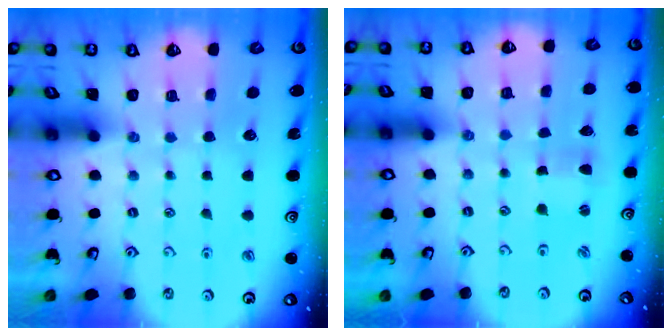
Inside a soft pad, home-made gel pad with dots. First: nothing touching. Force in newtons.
{"total": 1.5, "press": 1.4, "slide": 0.3}